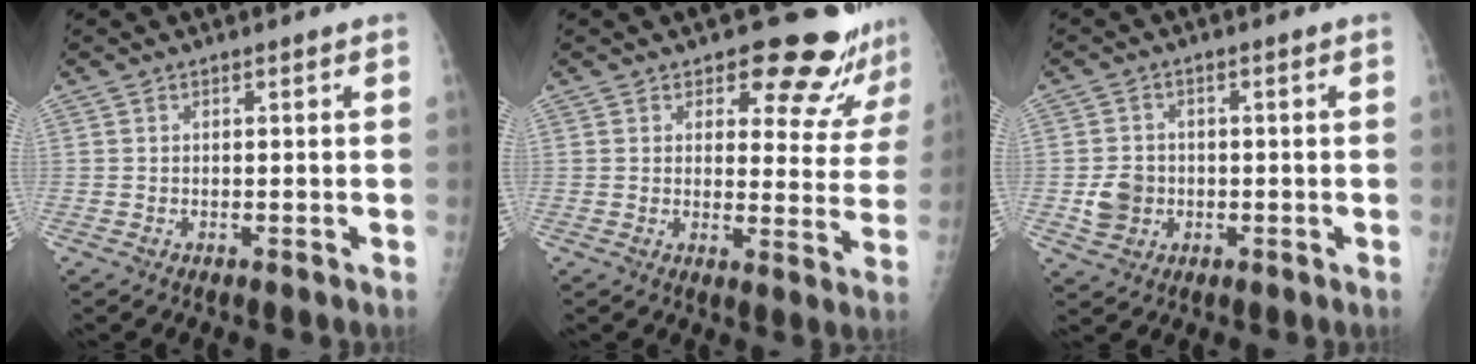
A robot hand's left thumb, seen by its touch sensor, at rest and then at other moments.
{"total": 12.8, "force": [11.5, 4.3, 3.6], "torque": [0.003, -0.094, 0.122]}
{"total": 5.1, "force": [-0.8, 4.5, 2.3], "torque": [-0.028, 0.006, -0.012]}